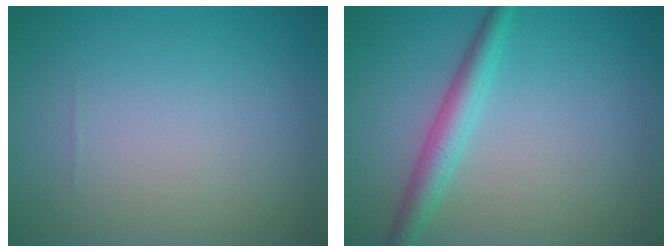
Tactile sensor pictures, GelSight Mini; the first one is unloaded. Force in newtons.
{"total": 2.9, "press": 2.9, "slide": 0.1}